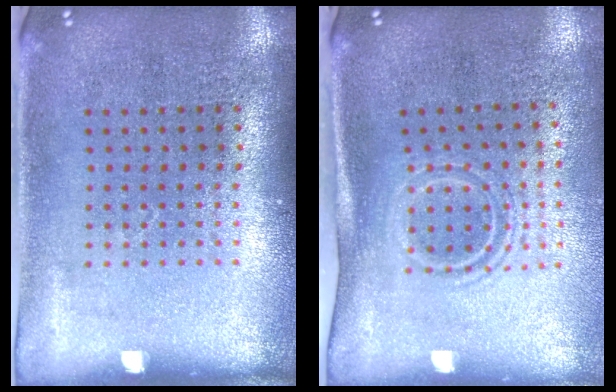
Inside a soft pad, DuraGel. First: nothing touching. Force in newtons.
{"total": 1.7, "press": 1.1, "slide": 1.2}